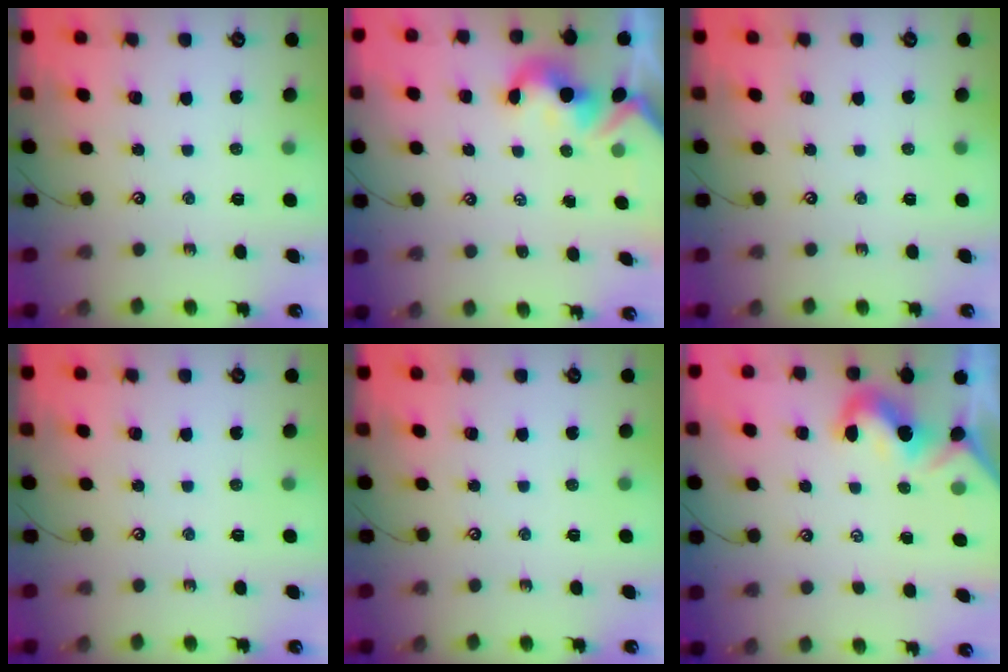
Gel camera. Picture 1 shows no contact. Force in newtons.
{"total": 2.2, "press": 2.1, "slide": 0.5}
{"total": 0.0}
{"total": 0.0}
{"total": 0.0}
{"total": 2.2, "press": 2.1, "slide": 0.6}